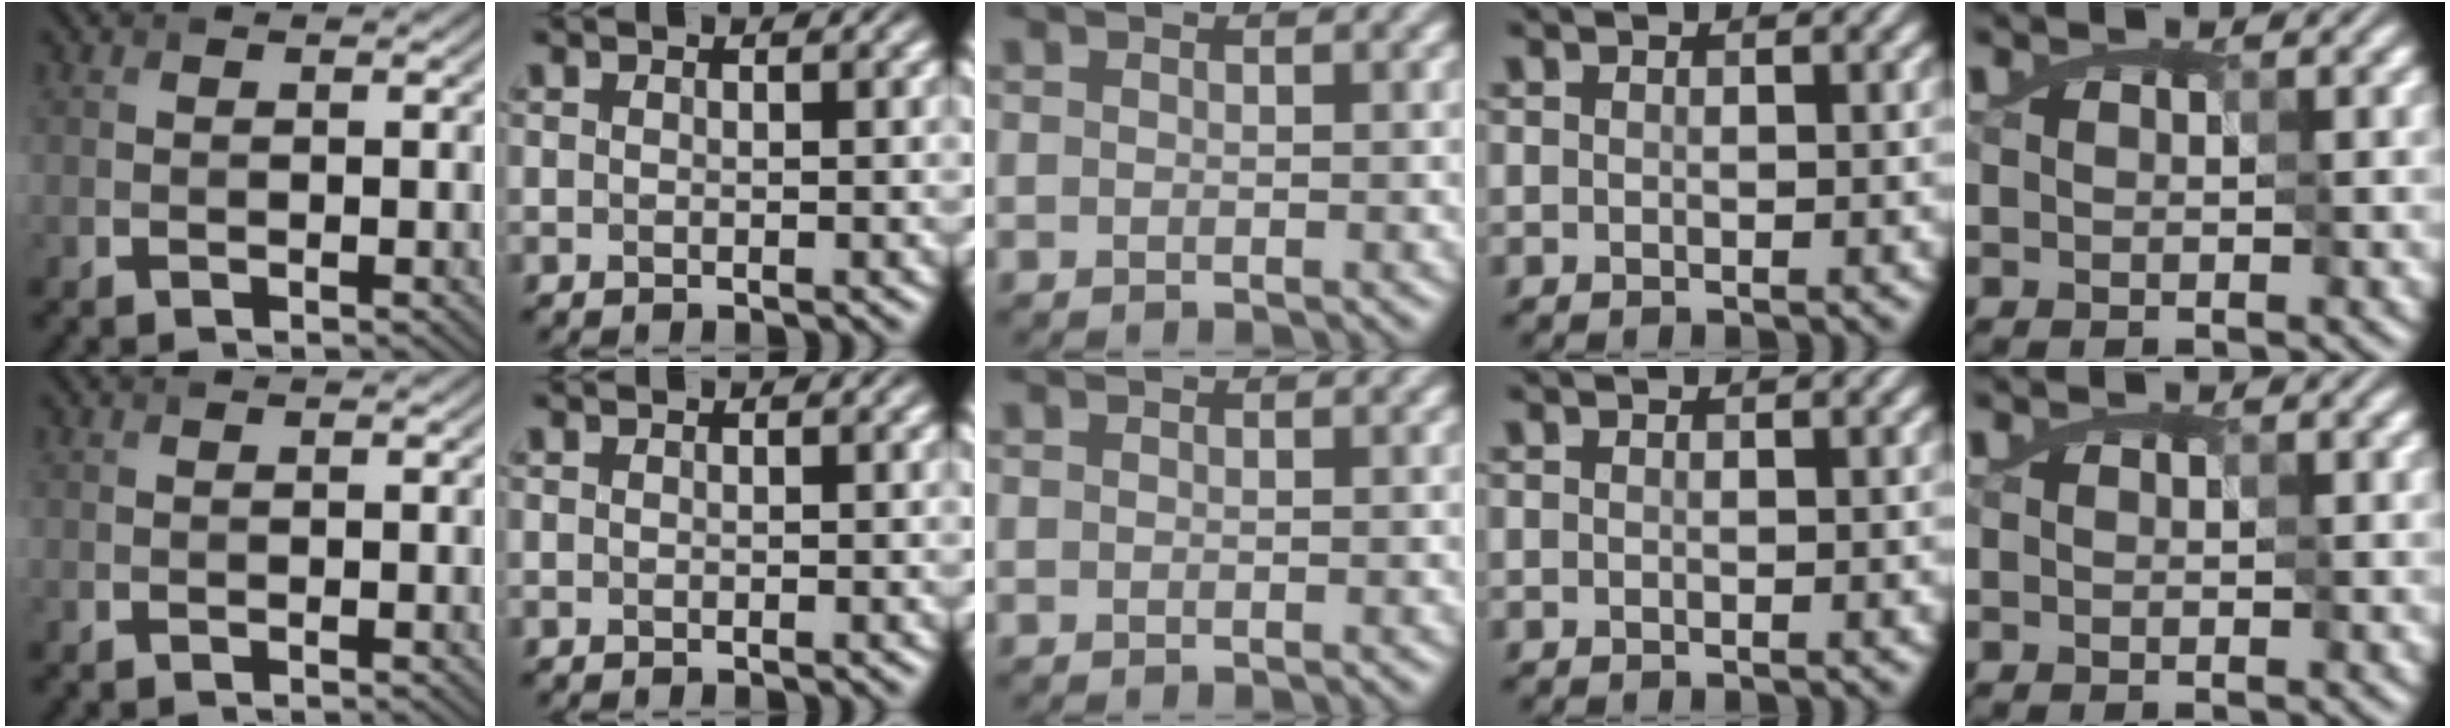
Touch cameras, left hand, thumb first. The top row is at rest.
{}